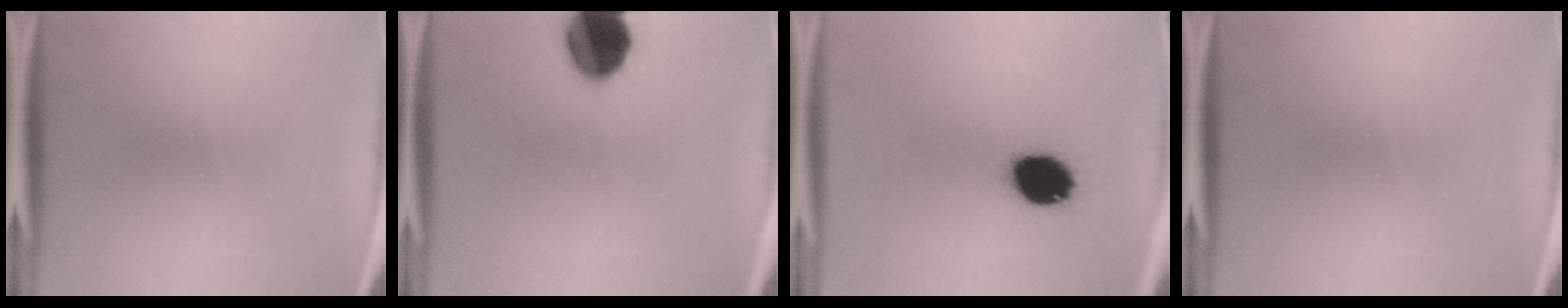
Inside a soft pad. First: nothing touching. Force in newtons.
{"total": 13.5}
{"total": 12.1}
{"total": 0.0}